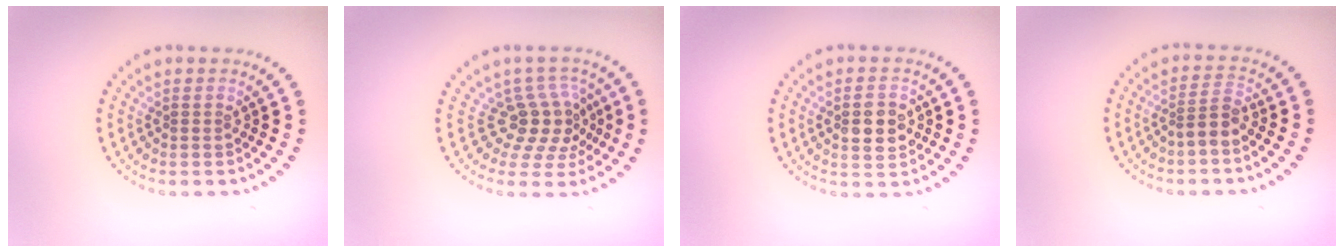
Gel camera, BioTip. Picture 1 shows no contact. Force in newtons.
{"total": 4.0, "press": 2.9, "slide": 2.7}
{"total": 3.4, "press": 3.4, "slide": 0.1}
{"total": 2.2, "press": 1.7, "slide": 1.4}